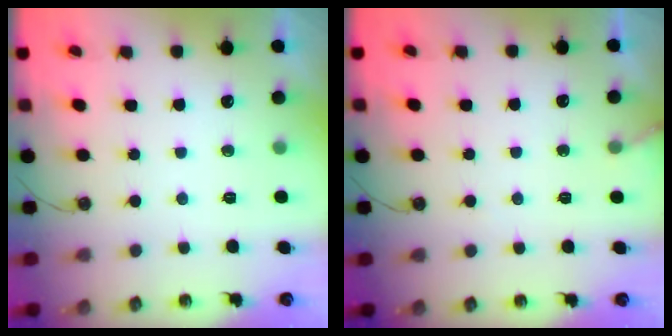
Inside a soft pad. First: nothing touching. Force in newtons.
{"total": 4.3, "press": 4.3, "slide": 0.2}